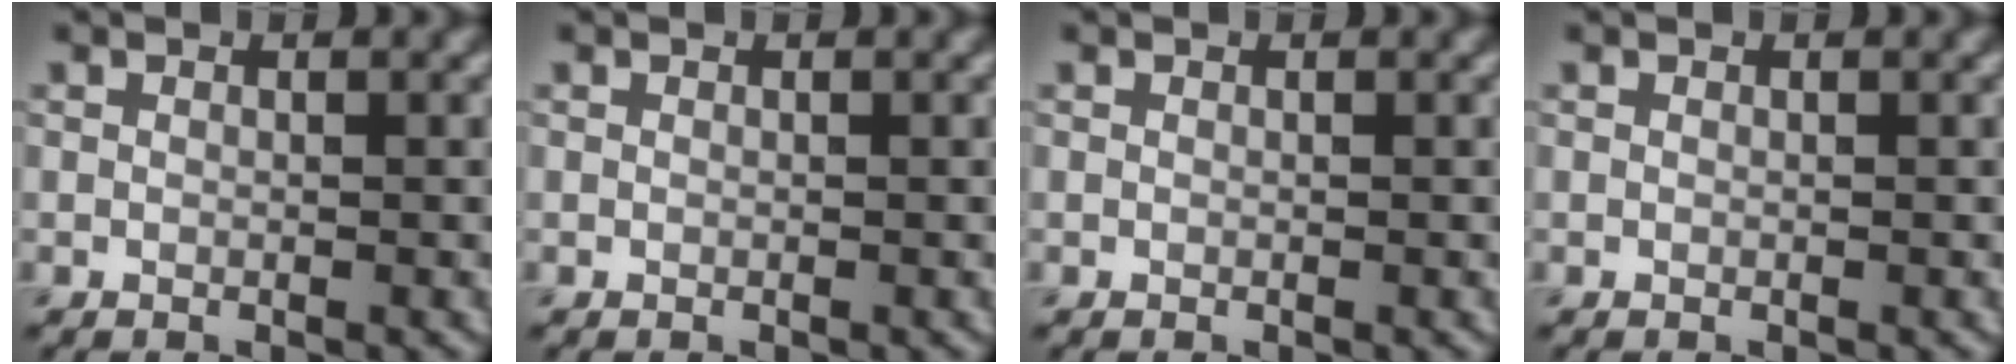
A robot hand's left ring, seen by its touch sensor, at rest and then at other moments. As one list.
[{"total": 0.0}, {"total": 0.0}, {"total": 0.0}]